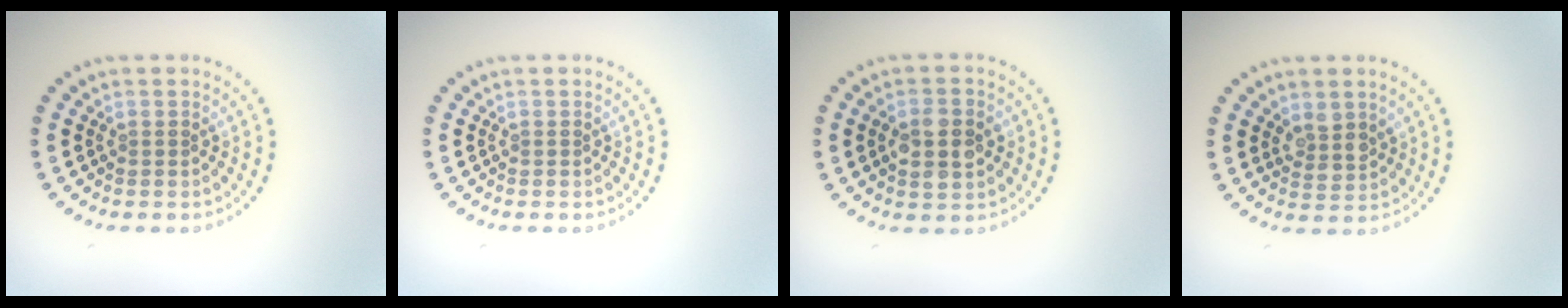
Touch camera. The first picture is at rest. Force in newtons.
{"total": 0.0}
{"total": 4.0, "press": 4.0, "slide": 0.1}
{"total": 2.3, "press": 2.0, "slide": 1.1}